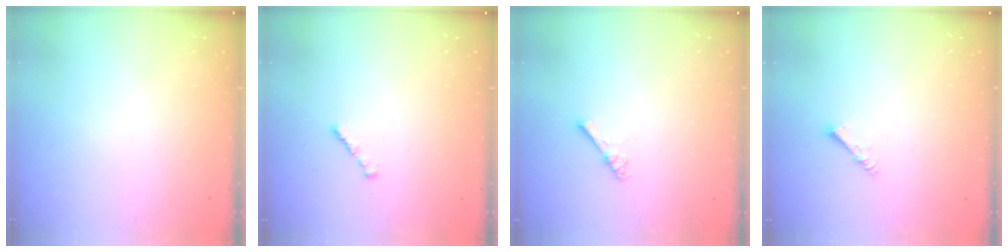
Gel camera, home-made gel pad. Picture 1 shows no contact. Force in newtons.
{"total": 1.6, "press": 1.5, "slide": 0.5}
{"total": 2.4, "press": 2.4, "slide": 0.4}
{"total": 1.6, "press": 1.5, "slide": 0.3}